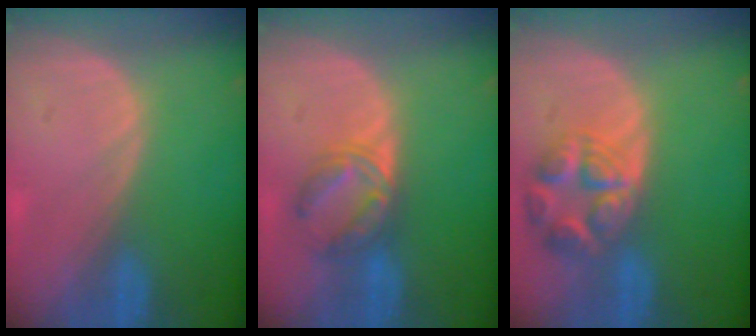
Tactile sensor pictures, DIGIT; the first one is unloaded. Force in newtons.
{"total": 5.7, "press": 5.6, "slide": 0.9}
{"total": 7.8, "press": 7.0, "slide": 3.5}